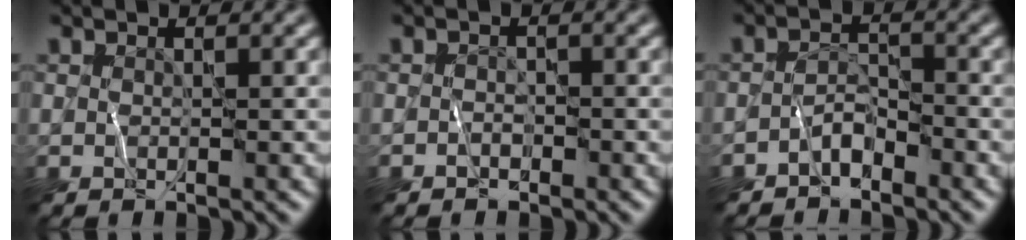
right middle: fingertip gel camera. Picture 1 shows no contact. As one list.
[{"total": 0.7, "force": [-0.6, 0.4, -0.1], "torque": [0.007, 0.007, -0.012]}, {"total": 2.1, "force": [-1.7, 1.0, 0.9], "torque": [-0.010, 0.012, -0.035]}]